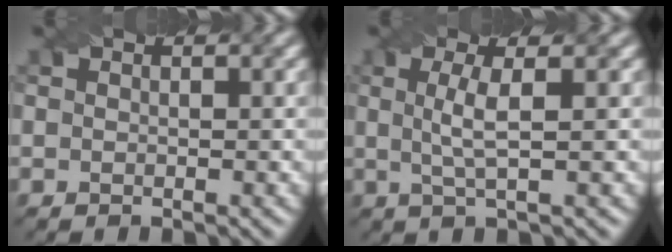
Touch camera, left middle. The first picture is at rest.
{"total": 3.0, "force": [0.4, 0.6, 2.9], "torque": [-0.057, 0.001, 0.006]}